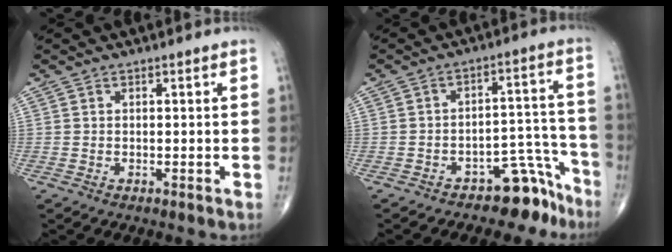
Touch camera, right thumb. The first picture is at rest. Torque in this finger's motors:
{"motor_torque": [3.20, -0.76, 0.30, -0.58, 0.12]}